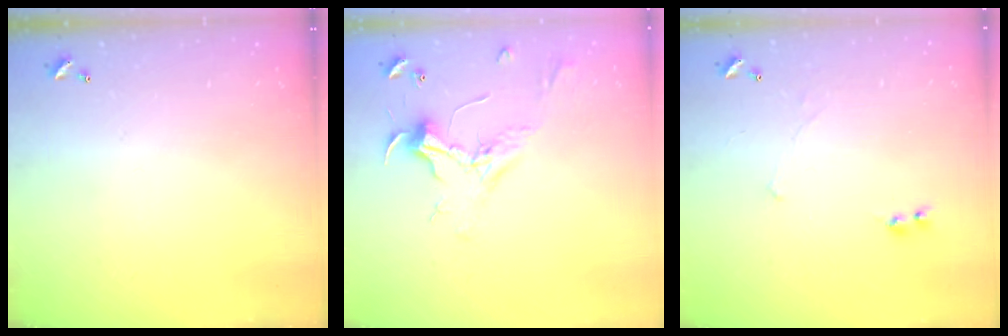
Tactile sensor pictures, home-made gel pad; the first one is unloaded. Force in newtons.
{"total": 2.3, "press": 2.1, "slide": 0.9}
{"total": 2.3, "press": 2.3, "slide": 0.2}